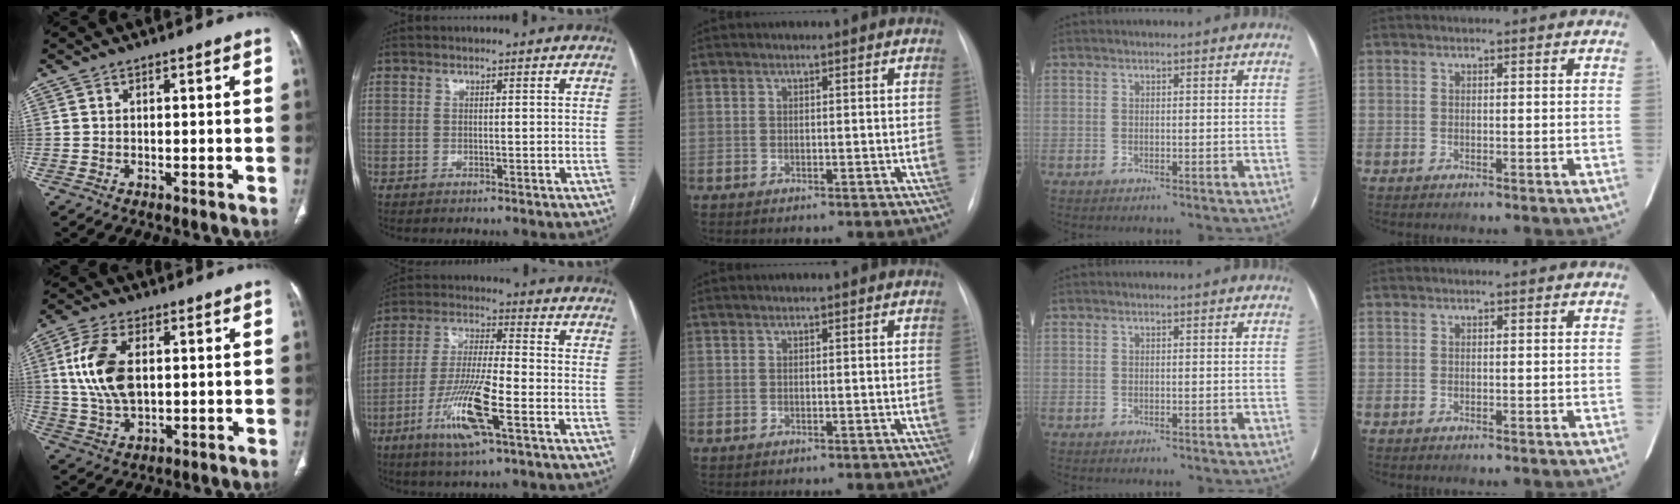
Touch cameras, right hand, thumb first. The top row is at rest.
{"thumb": {"total": 12.0, "force": [1.9, 6.7, 9.8], "torque": [-0.202, -0.001, 0.040]}, "index": {"total": 12.4, "force": [-5.4, 1.2, 11.1], "torque": [-0.224, -0.015, -0.101]}}